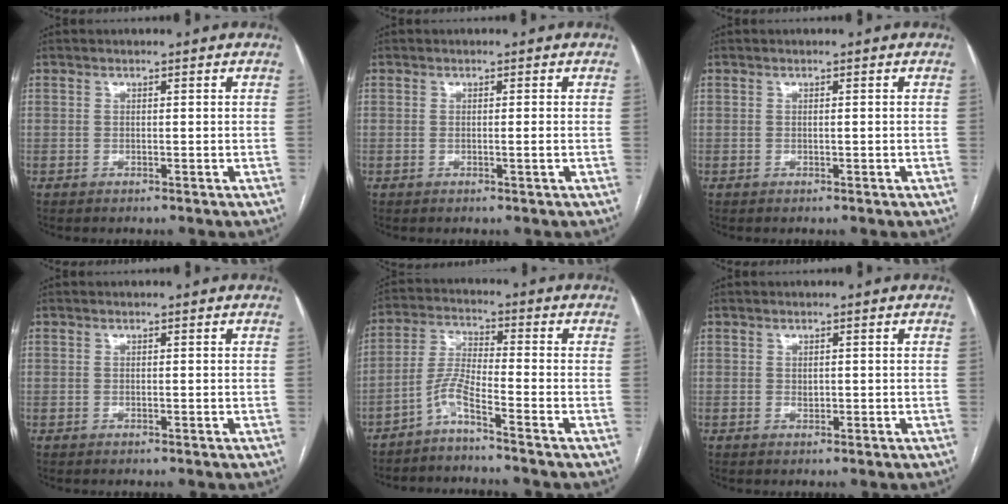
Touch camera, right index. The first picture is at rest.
{"total": 1.1, "force": [-0.2, -0.3, 1.0], "torque": [-0.017, -0.002, -0.003]}
{"total": 0.0}
{"total": 0.0}
{"total": 5.0, "force": [-3.7, -0.8, 3.2], "torque": [-0.076, -0.009, -0.082]}
{"total": 0.6, "force": [0.1, 0.5, 0.4], "torque": [-0.005, 0.001, 0.001]}